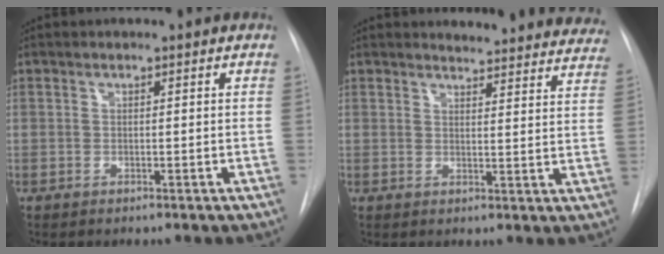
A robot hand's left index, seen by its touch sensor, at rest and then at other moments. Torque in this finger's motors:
{"motor_torque": [0.04, 0.05, -0.07, -0.01]}